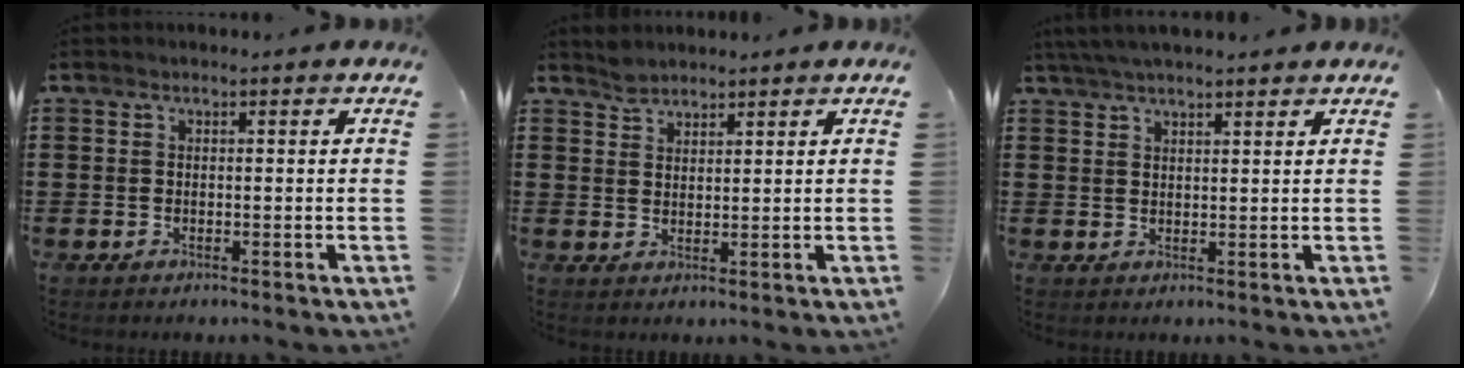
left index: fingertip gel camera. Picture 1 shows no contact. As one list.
[{"total": 2.1, "force": [1.9, 0.7, 0.1], "torque": [-0.009, 0.000, 0.038]}, {"total": 3.3, "force": [2.9, 0.3, 1.6], "torque": [-0.037, 0.001, 0.054]}]